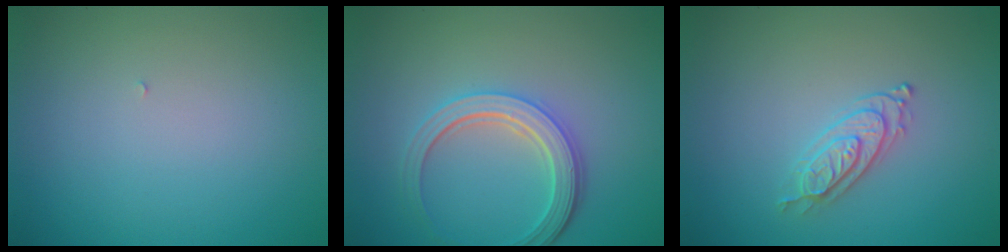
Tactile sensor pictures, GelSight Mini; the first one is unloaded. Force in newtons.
{"total": 4.4, "press": 3.4, "slide": 2.7}
{"total": 2.2, "press": 2.1, "slide": 0.7}